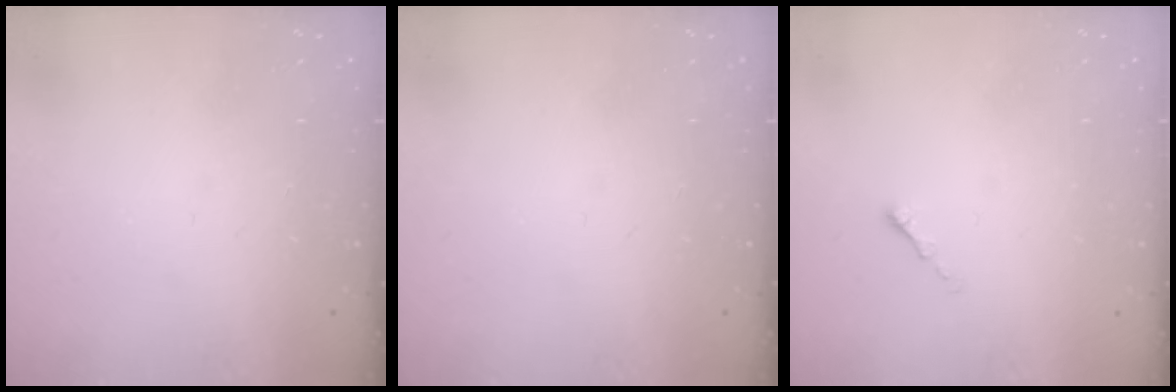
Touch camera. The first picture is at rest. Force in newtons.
{"total": 0.0}
{"total": 0.0}